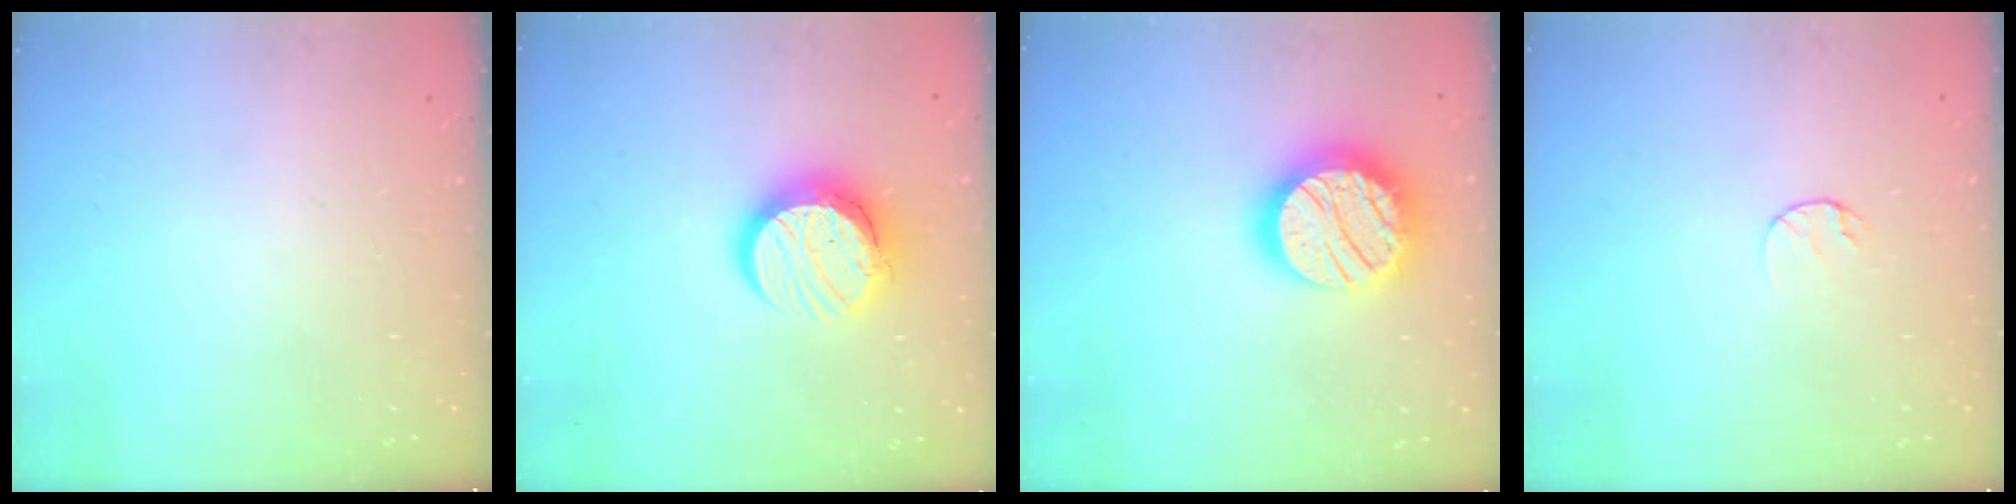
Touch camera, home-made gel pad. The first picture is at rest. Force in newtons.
{"total": 12.4, "press": 12.3, "slide": 1.2}
{"total": 24.0, "press": 24.0, "slide": 1.6}
{"total": 5.2, "press": 5.1, "slide": 0.5}